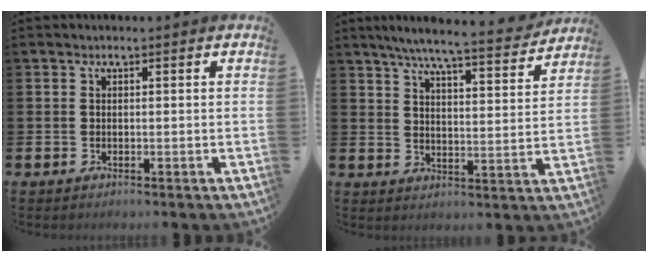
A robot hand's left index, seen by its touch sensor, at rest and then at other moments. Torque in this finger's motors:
{"motor_torque": [1.05, -1.09, 0.78, 0.21]}